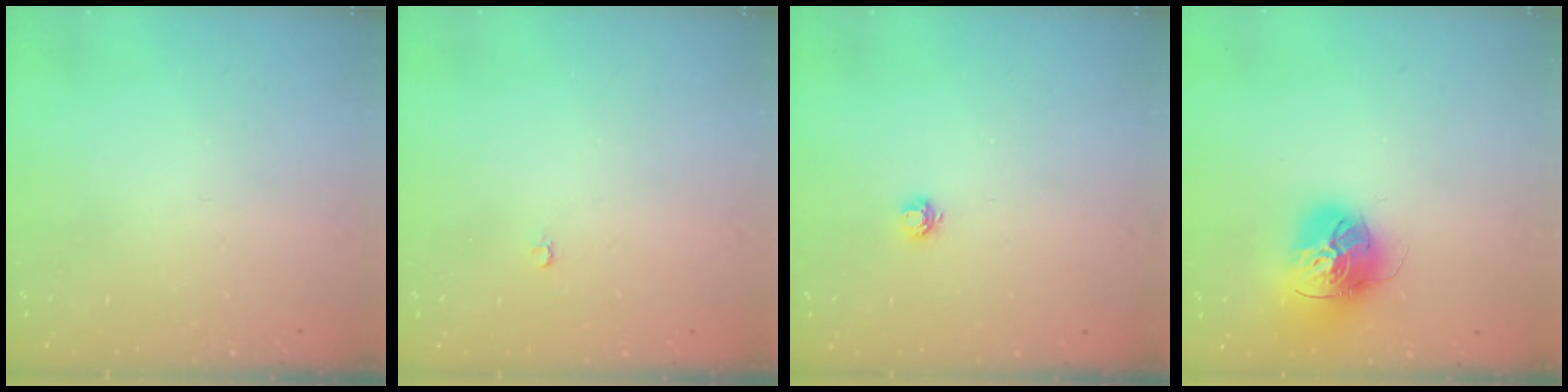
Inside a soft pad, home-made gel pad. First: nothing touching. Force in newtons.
{"total": 2.0, "press": 2.0, "slide": 0.4}
{"total": 3.9, "press": 3.9, "slide": 0.5}
{"total": 17.1, "press": 17.0, "slide": 1.9}